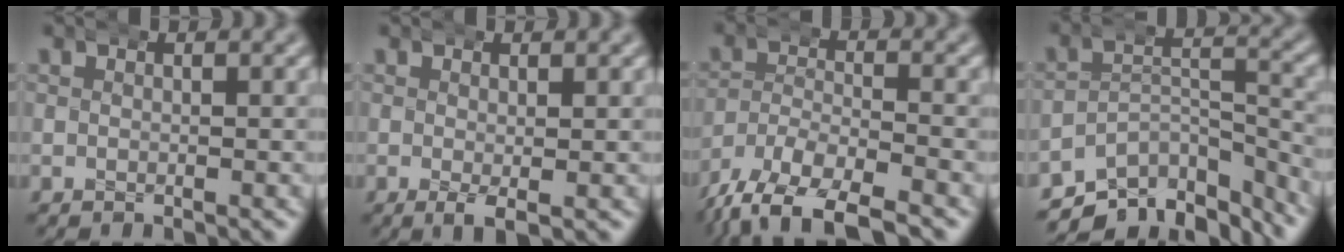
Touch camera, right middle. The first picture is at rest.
{"total": 1.7, "force": [-0.6, 0.4, 1.6], "torque": [-0.030, -0.013, -0.004]}
{"total": 9.2, "force": [-6.7, 4.2, 4.6], "torque": [-0.086, -0.031, -0.097]}
{"total": 10.7, "force": [-8.1, 5.4, 4.4], "torque": [-0.051, -0.026, -0.123]}